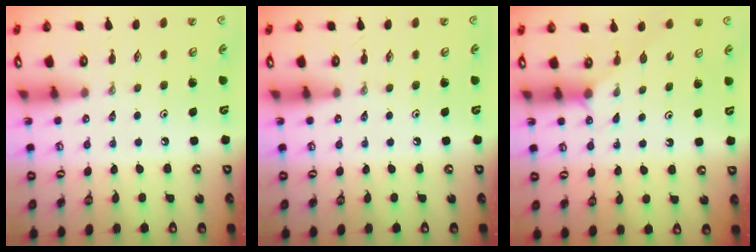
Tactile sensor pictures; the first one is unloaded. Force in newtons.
{"total": 0.0}
{"total": 2.5, "press": 2.5, "slide": 0.4}